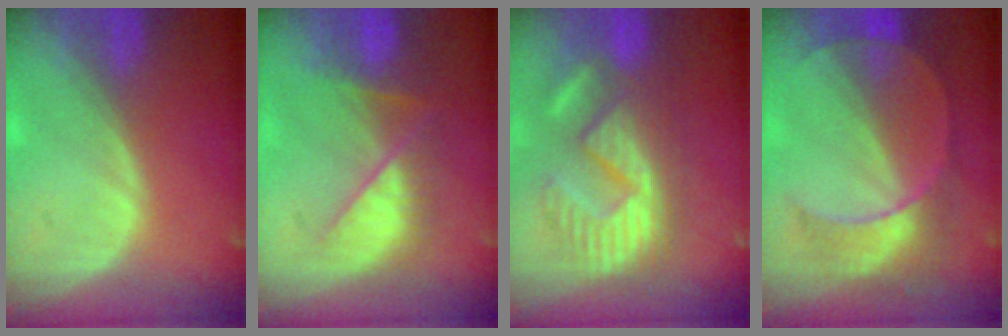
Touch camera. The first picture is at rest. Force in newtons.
{"total": 7.8, "press": 7.2, "slide": 2.8}
{"total": 10.3, "press": 10.2, "slide": 1.7}
{"total": 7.3, "press": 7.2, "slide": 0.9}